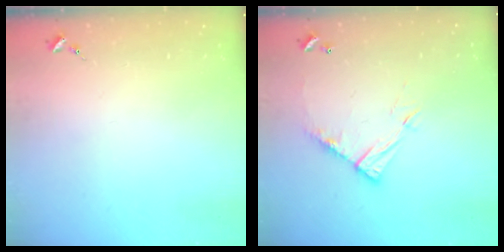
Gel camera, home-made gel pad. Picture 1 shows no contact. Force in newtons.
{"total": 11.5, "press": 11.5, "slide": 0.8}